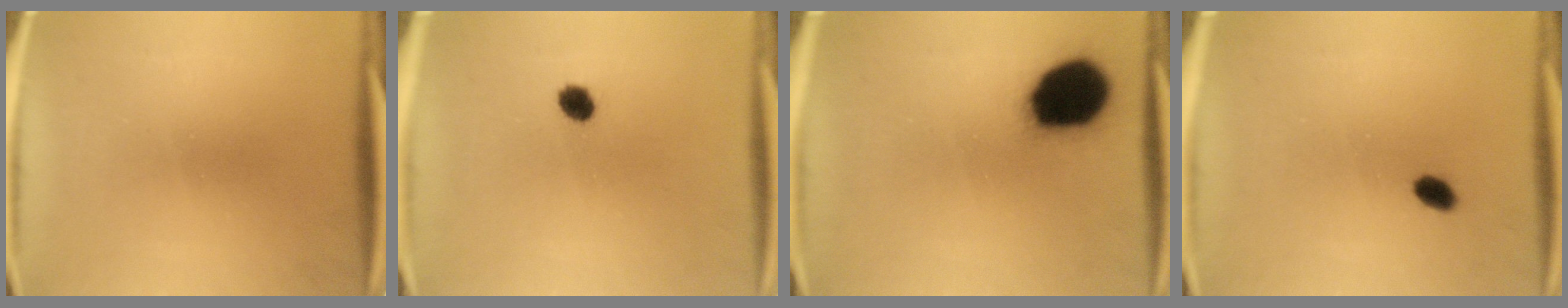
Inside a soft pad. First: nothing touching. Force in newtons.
{"total": 2.9}
{"total": 18.2}
{"total": 2.4}